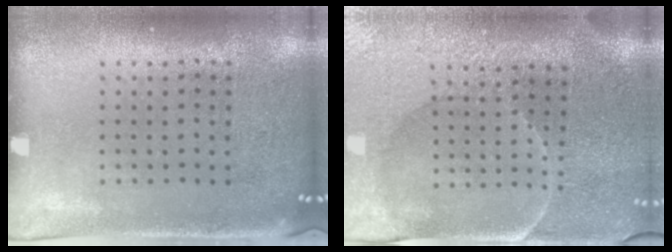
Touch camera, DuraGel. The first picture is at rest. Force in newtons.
{"total": 3.7, "press": 3.4, "slide": 1.4}